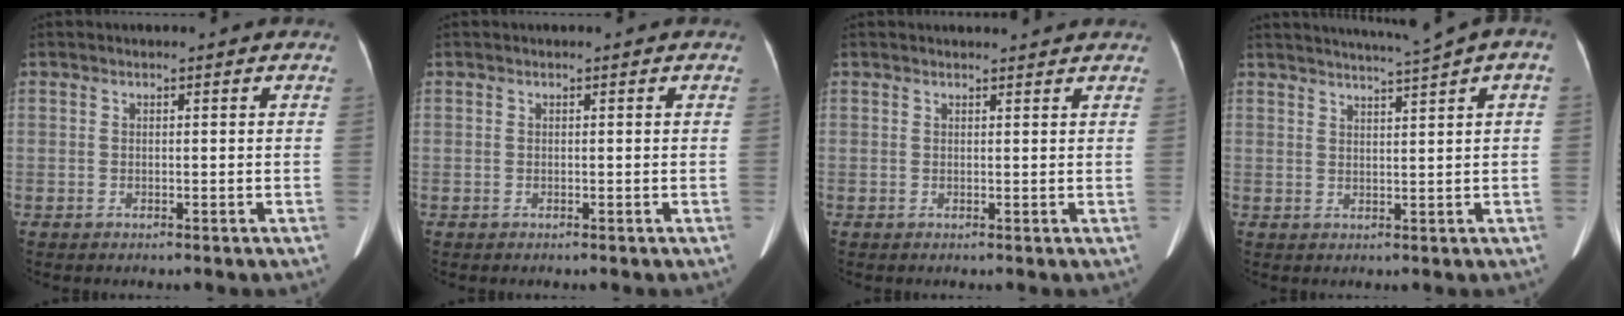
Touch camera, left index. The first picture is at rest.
{"total": 0.0}
{"total": 3.8, "force": [3.7, 0.3, 0.8], "torque": [-0.014, 0.016, 0.043]}
{"total": 6.6, "force": [4.7, -0.8, 4.6], "torque": [-0.067, 0.019, 0.062]}